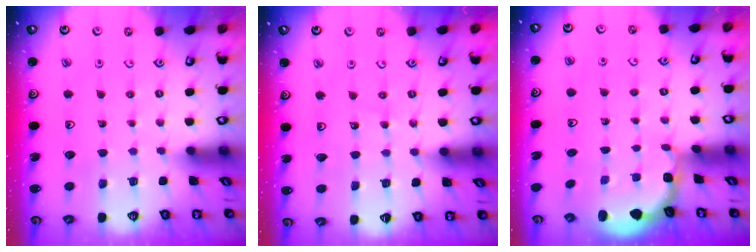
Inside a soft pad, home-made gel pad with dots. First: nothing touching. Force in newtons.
{"total": 6.2, "press": 6.2, "slide": 0.9}
{"total": 1.8, "press": 1.7, "slide": 0.7}